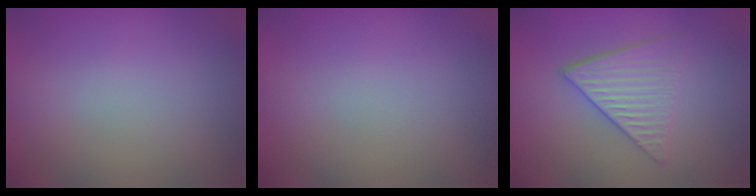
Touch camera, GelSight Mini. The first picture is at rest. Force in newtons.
{"total": 0.0}
{"total": 4.1, "press": 3.3, "slide": 2.3}